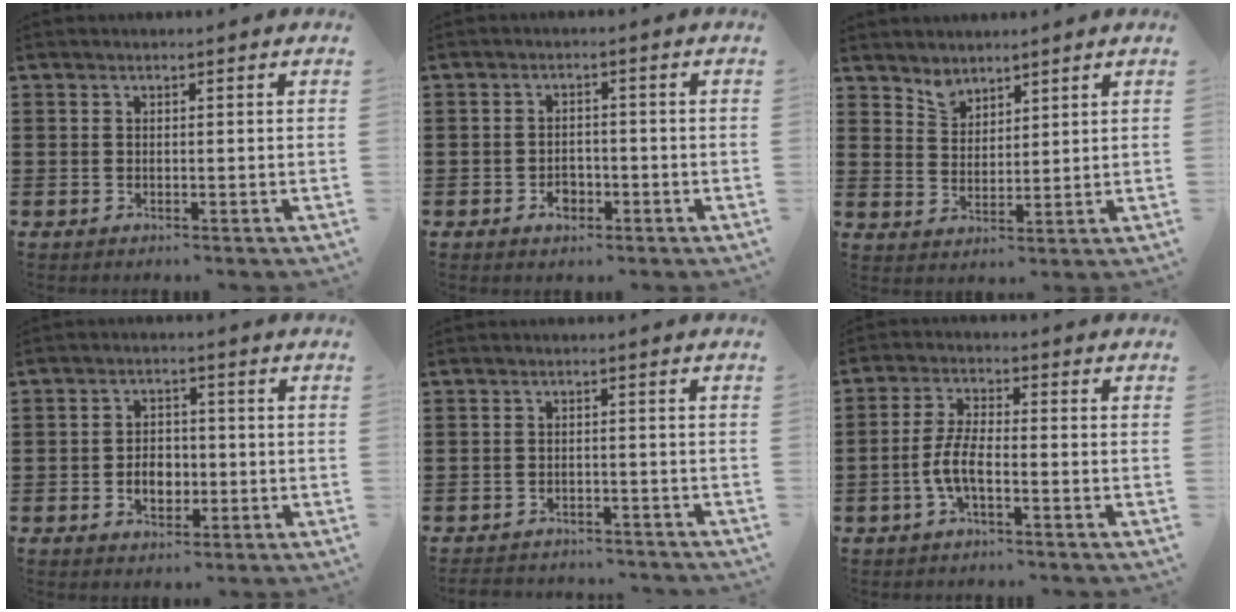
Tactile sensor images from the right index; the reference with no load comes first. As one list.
[{"total": 2.6, "force": [-1.4, 1.8, 1.3], "torque": [-0.026, 0.004, -0.028]}, {"total": 3.2, "force": [2.9, 1.4, 0.0], "torque": [-0.011, -0.001, 0.055]}, {"total": 4.1, "force": [-1.0, 2.9, 2.7], "torque": [-0.040, -0.001, -0.023]}, {"total": 2.1, "force": [-2.1, 0.2, -0.1], "torque": [-0.005, -0.002, -0.045]}, {"total": 5.4, "force": [-2.0, 1.7, 4.7], "torque": [-0.115, -0.008, -0.046]}]